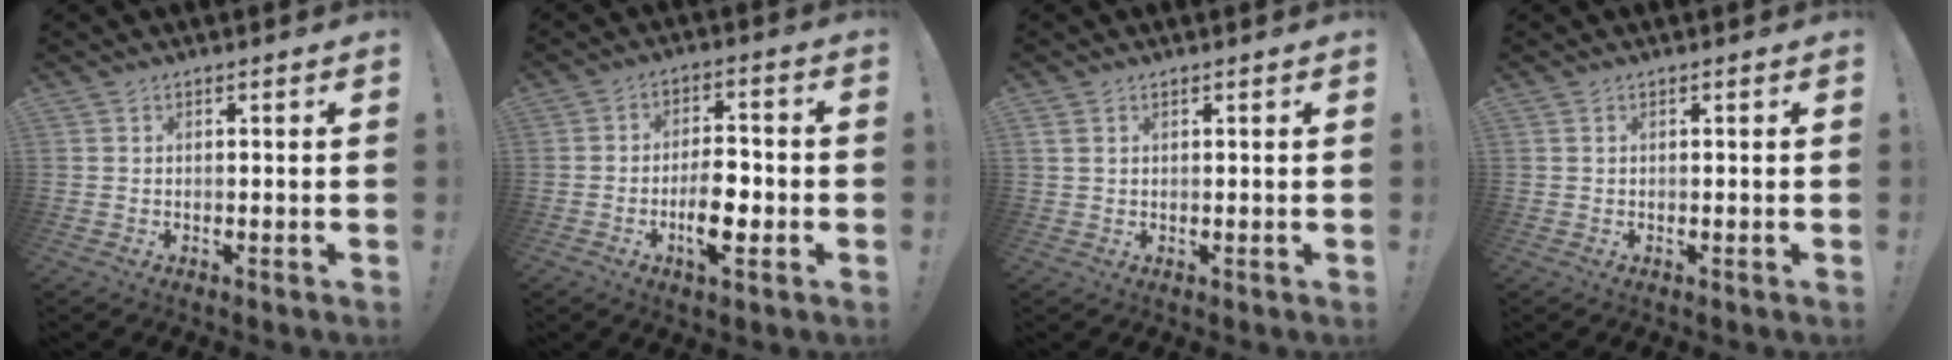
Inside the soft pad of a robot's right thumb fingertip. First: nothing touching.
{"total": 9.3, "force": [-3.0, 4.1, 7.8], "torque": [-0.127, 0.008, -0.053]}
{"total": 1.7, "force": [0.9, 1.1, 0.9], "torque": [-0.017, 0.001, 0.017]}
{"total": 0.0}